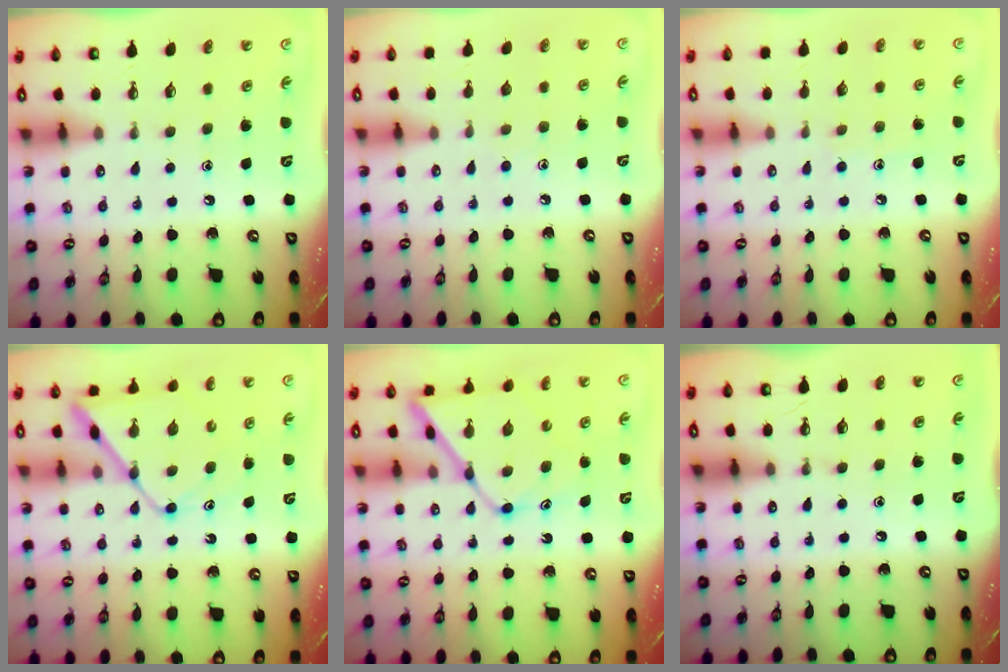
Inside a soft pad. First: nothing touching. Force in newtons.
{"total": 4.9, "press": 4.9, "slide": 0.6}
{"total": 4.6, "press": 4.6, "slide": 0.5}
{"total": 11.7, "press": 11.6, "slide": 1.0}
{"total": 13.4, "press": 13.4, "slide": 1.1}
{"total": 0.0}